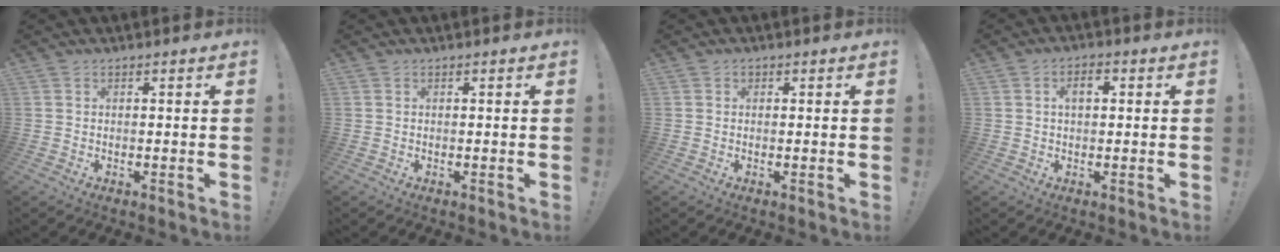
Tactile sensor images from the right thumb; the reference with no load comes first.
{"total": 0.0}
{"total": 0.7, "force": [0.2, 0.6, -0.2], "torque": [0.005, 0.002, 0.004]}
{"total": 3.7, "force": [0.6, 2.1, 3.0], "torque": [-0.039, 0.004, 0.003]}